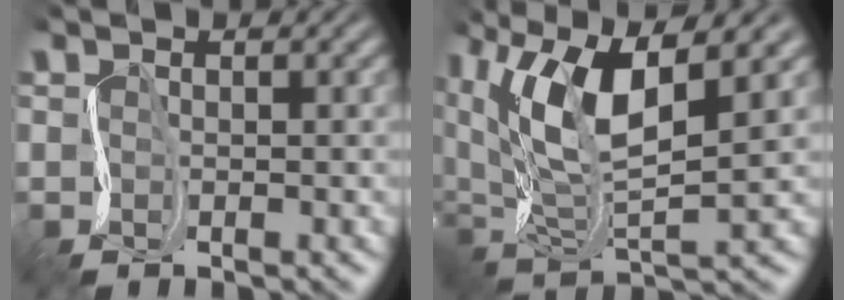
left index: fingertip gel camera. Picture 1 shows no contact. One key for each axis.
{"total": 9.6, "fx": 4.4, "fy": 3.6, "fz": 7.7, "tx": -0.166, "ty": 0.006, "tz": 0.079}